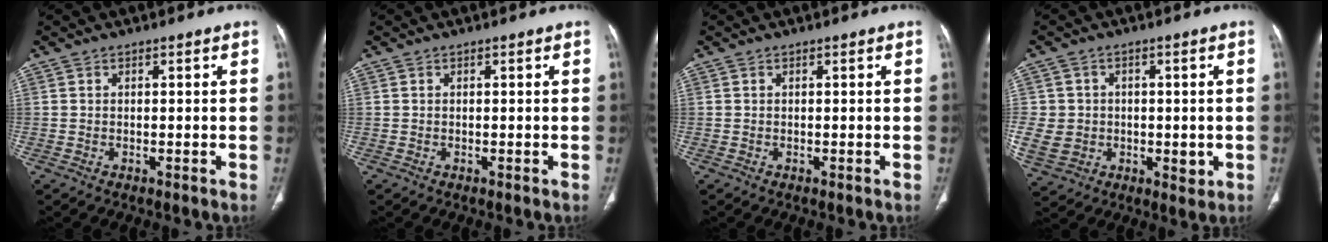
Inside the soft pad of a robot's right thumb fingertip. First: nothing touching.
{"total": 0.0}
{"total": 0.0}
{"total": 10.1, "force": [-1.0, 8.9, 4.8], "torque": [-0.064, 0.005, -0.001]}